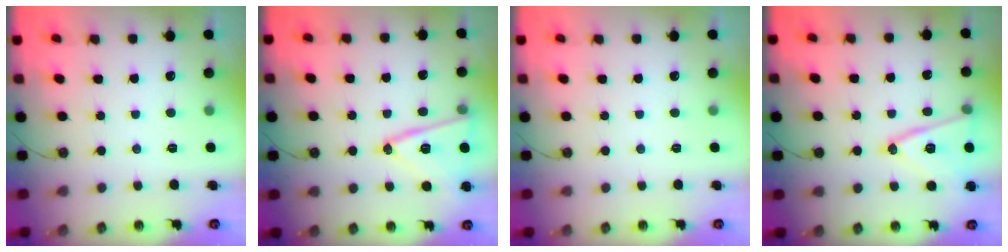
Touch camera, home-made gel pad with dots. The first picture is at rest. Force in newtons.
{"total": 16.8, "press": 16.6, "slide": 2.6}
{"total": 0.0}
{"total": 15.1, "press": 14.7, "slide": 3.4}